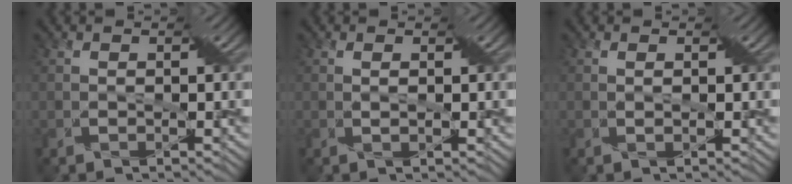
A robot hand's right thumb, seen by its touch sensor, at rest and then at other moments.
{"total": 1.5, "force": [0.3, 0.2, 1.4], "torque": [-0.019, 0.005, 0.011]}
{"total": 1.2, "force": [0.3, 0.1, 1.1], "torque": [-0.015, 0.005, 0.011]}